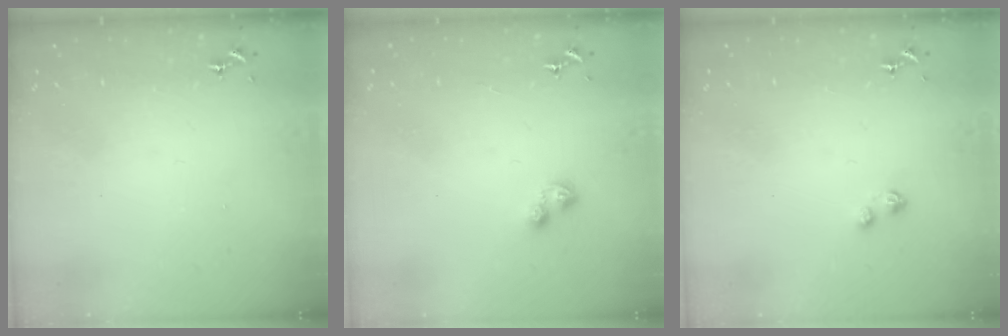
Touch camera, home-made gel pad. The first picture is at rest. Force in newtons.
{"total": 3.5, "press": 3.5, "slide": 0.5}
{"total": 3.4, "press": 3.4, "slide": 0.4}